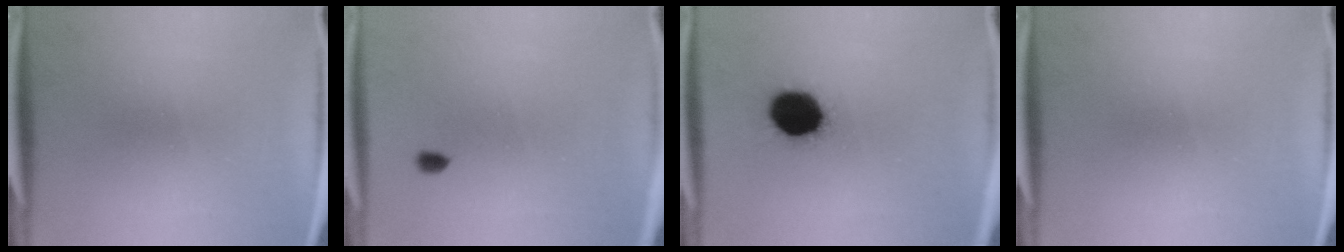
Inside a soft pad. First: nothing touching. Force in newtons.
{"total": 1.2}
{"total": 14.2}
{"total": 0.0}